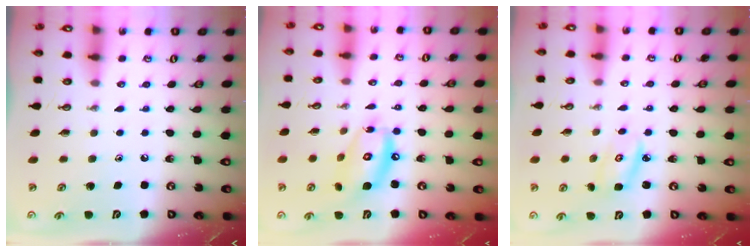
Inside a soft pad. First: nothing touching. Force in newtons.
{"total": 13.5, "press": 13.4, "slide": 1.3}
{"total": 3.3, "press": 3.3, "slide": 0.3}